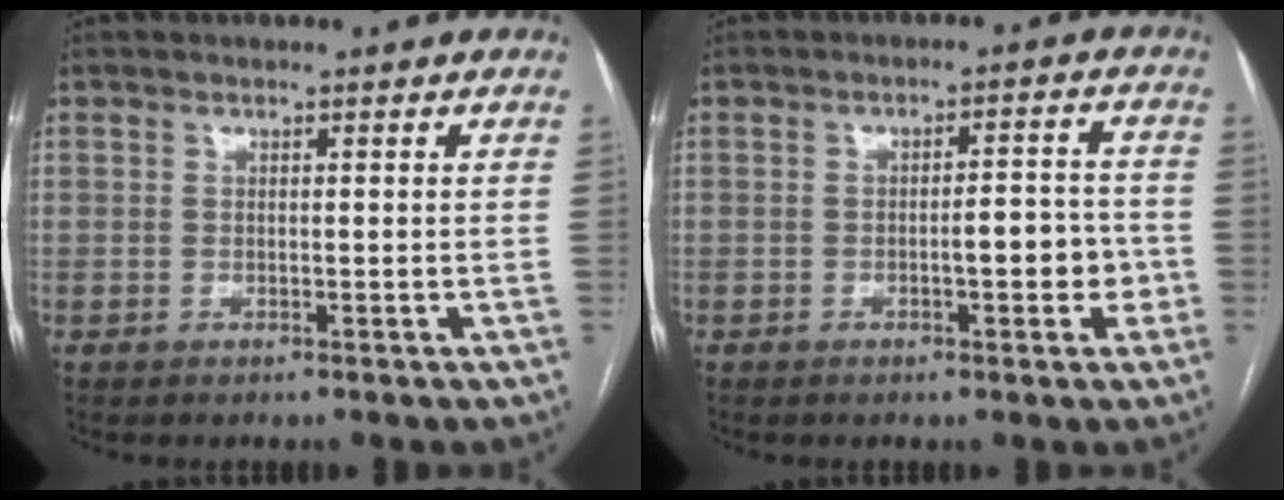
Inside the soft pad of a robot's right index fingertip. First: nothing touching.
{"total": 5.3, "force": [-1.6, 1.6, 4.8], "torque": [-0.063, 0.020, -0.016]}